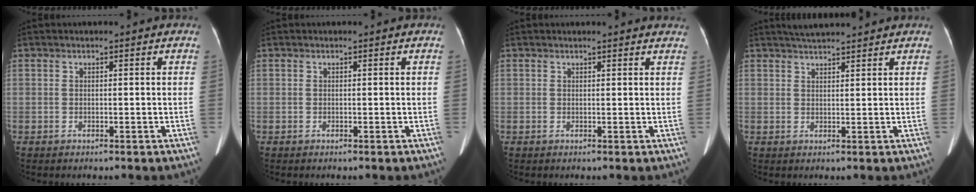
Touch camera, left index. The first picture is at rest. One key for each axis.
{"total": 0.0}
{"total": 6.0, "fx": 5.8, "fy": 0.9, "fz": 1.6, "tx": -0.015, "ty": 0.010, "tz": 0.044}
{"total": 5.0, "fx": 4.6, "fy": 0.4, "fz": 1.8, "tx": -0.031, "ty": 0.030, "tz": 0.077}